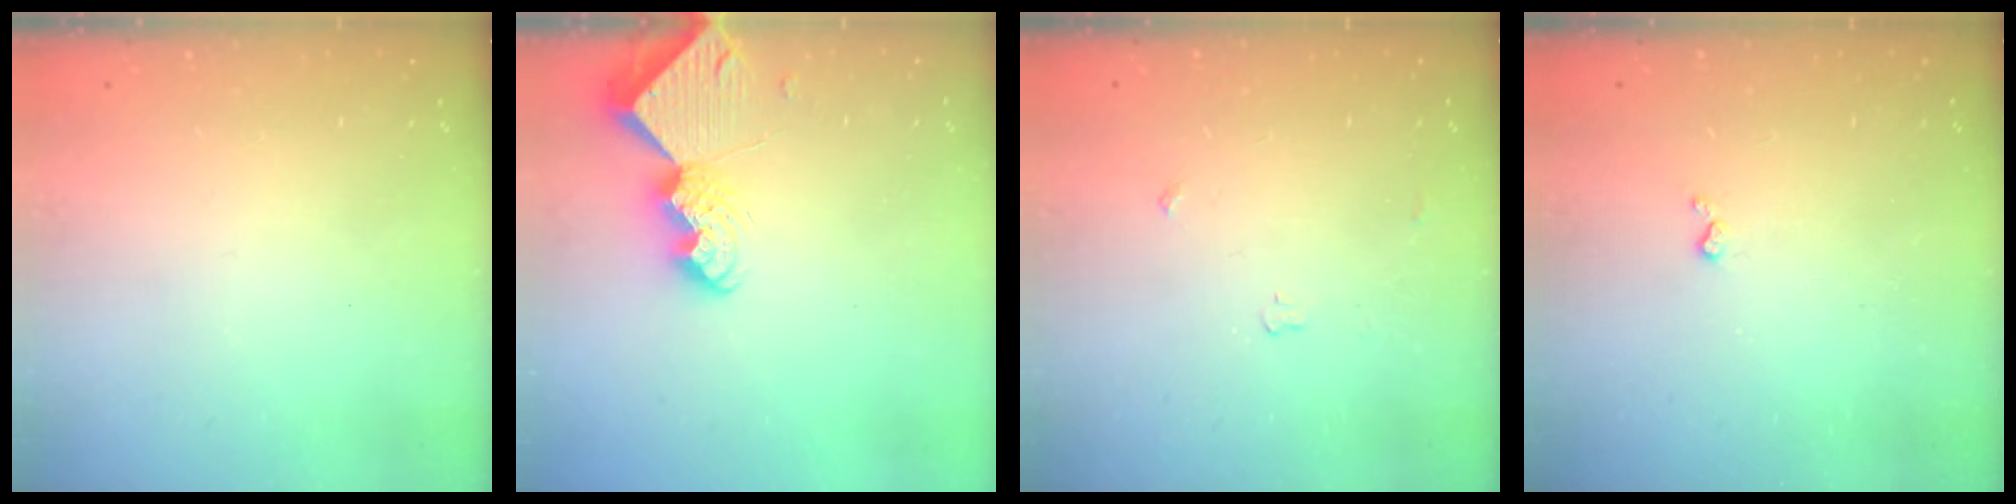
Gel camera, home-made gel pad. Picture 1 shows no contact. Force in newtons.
{"total": 8.5, "press": 8.4, "slide": 0.7}
{"total": 2.8, "press": 2.8, "slide": 0.5}
{"total": 2.9, "press": 2.9, "slide": 0.5}